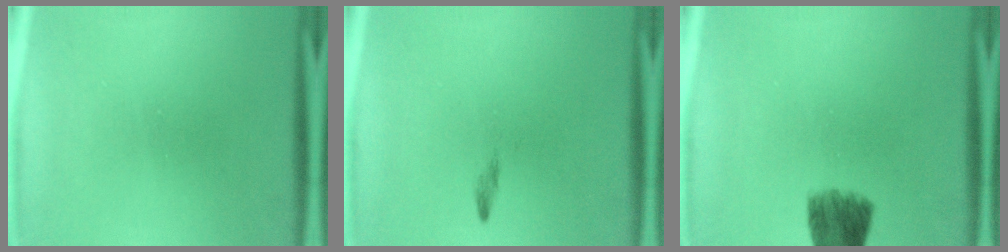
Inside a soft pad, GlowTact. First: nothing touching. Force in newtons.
{"total": 0.7}
{"total": 7.5}